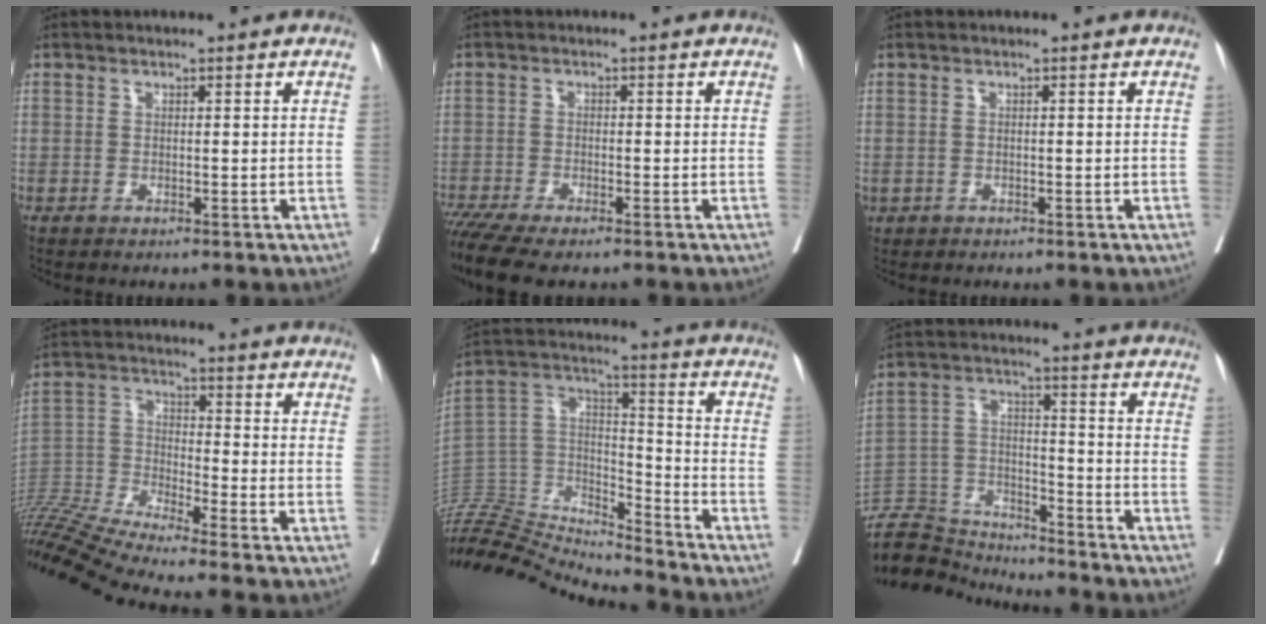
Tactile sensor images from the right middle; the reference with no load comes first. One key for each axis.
{"total": 8.1, "fx": -6.5, "fy": 1.6, "fz": 4.6, "tx": -0.078, "ty": -0.016, "tz": -0.109}
{"total": 1.4, "fx": -0.4, "fy": 1.1, "fz": 0.7, "tx": -0.017, "ty": 0.002, "tz": 0.002}
{"total": 17.3, "fx": -15.4, "fy": -2.2, "fz": 7.5, "tx": -0.156, "ty": -0.016, "tz": -0.284}
{"total": 21.6, "fx": -20.9, "fy": 1.4, "fz": 5.3, "tx": -0.112, "ty": 0.034, "tz": -0.369}
{"total": 10.8, "fx": -10.8, "fy": 0.9, "fz": -0.1, "tx": 0.003, "ty": 0.025, "tz": -0.203}